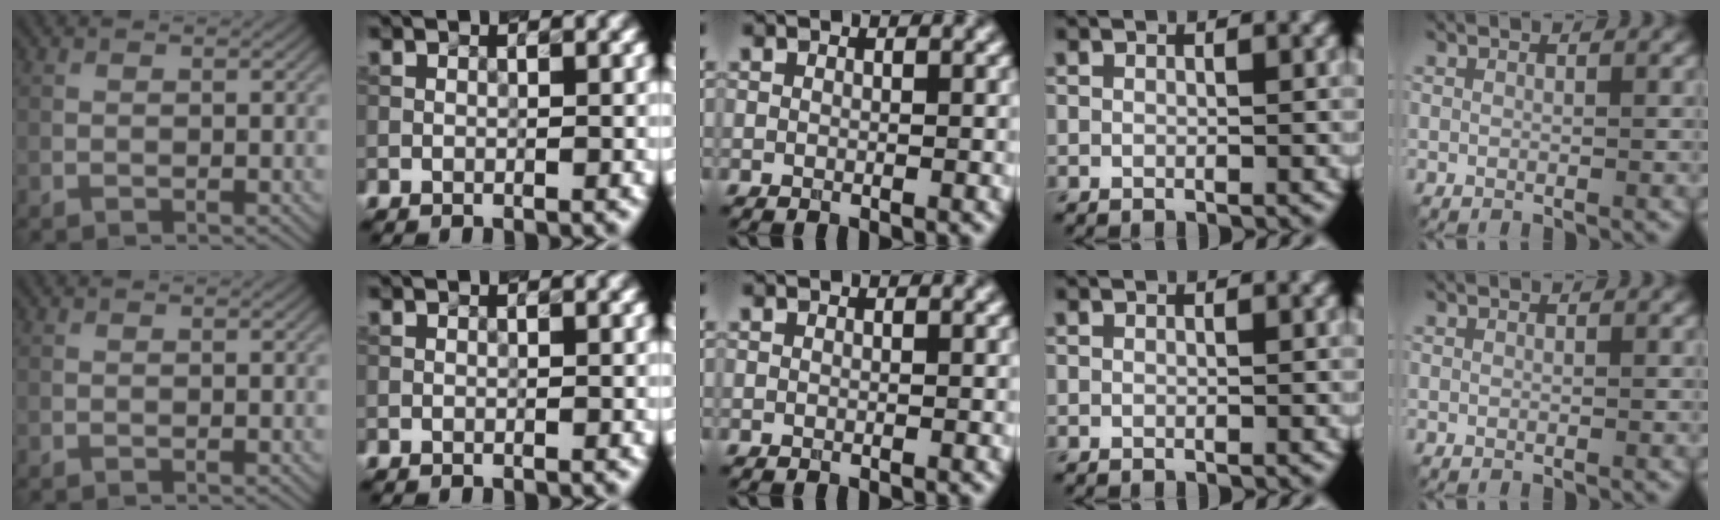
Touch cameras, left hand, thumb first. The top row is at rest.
{}